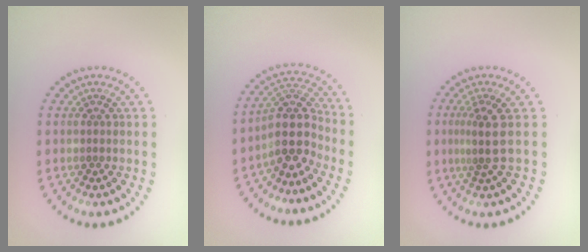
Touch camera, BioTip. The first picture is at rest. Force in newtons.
{"total": 4.5, "press": 3.7, "slide": 2.5}
{"total": 2.7, "press": 1.9, "slide": 1.9}